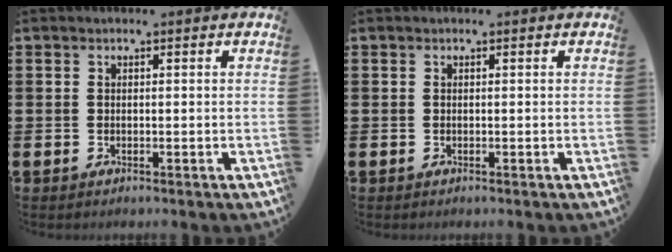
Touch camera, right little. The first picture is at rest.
{"total": 0.0}